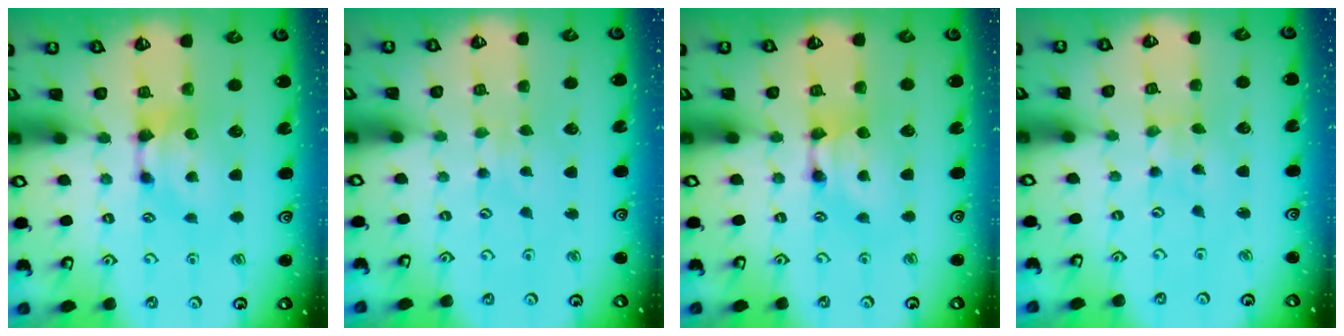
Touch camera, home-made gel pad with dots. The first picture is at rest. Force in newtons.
{"total": 4.3, "press": 4.3, "slide": 0.2}
{"total": 1.8, "press": 1.8, "slide": 0.1}
{"total": 4.7, "press": 4.7, "slide": 0.8}